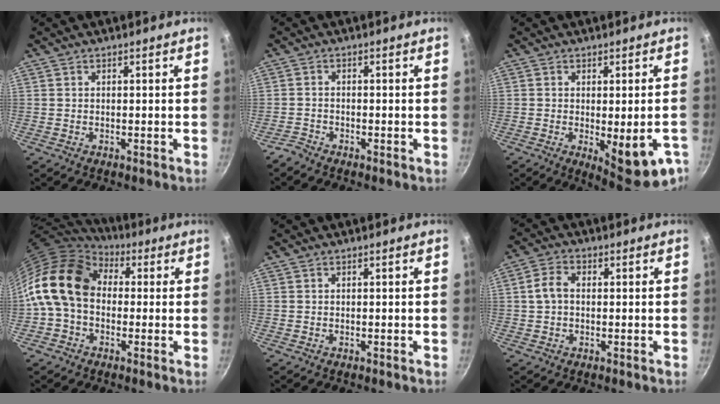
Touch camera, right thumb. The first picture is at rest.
{"total": 1.8, "force": [-1.7, 0.7, 0.3], "torque": [-0.011, 0.013, -0.036]}
{"total": 12.7, "force": [-4.2, 4.6, 11.1], "torque": [-0.122, -0.008, -0.040]}
{"total": 16.8, "force": [1.5, 12.4, 11.2], "torque": [-0.195, 0.033, 0.008]}
{"total": 0.0}
{"total": 4.4, "force": [0.3, 3.1, 3.1], "torque": [-0.060, 0.013, -0.002]}